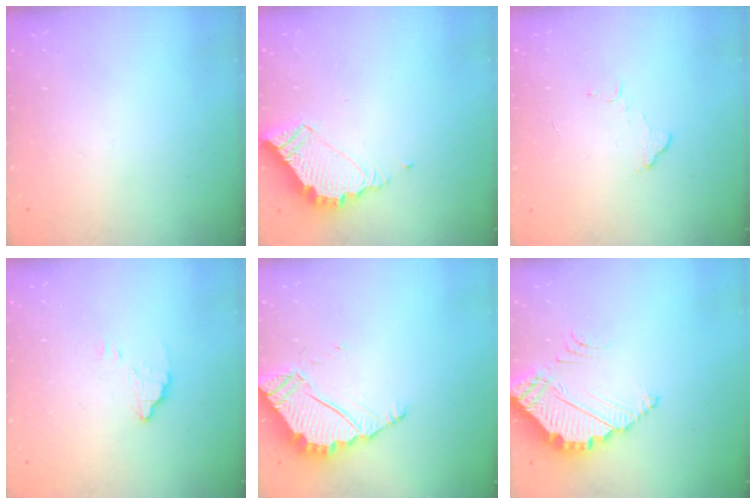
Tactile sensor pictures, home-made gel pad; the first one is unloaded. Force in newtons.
{"total": 6.5, "press": 6.5, "slide": 0.1}
{"total": 3.2, "press": 3.2, "slide": 0.2}
{"total": 2.6, "press": 2.6, "slide": 0.0}
{"total": 6.8, "press": 6.8, "slide": 0.1}
{"total": 4.0, "press": 4.0, "slide": 0.3}